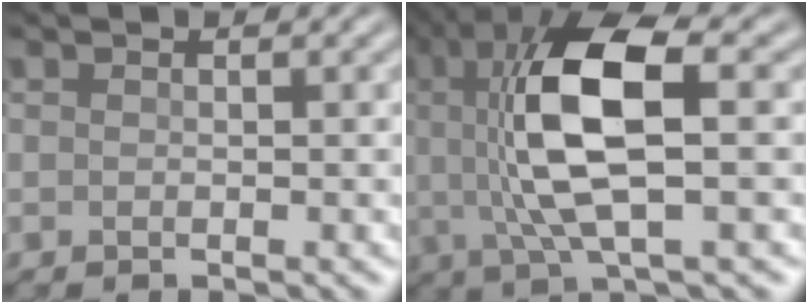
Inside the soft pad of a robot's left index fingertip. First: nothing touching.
{"total": 10.0, "force": [1.3, 3.2, 9.4], "torque": [-0.190, 0.010, 0.022]}